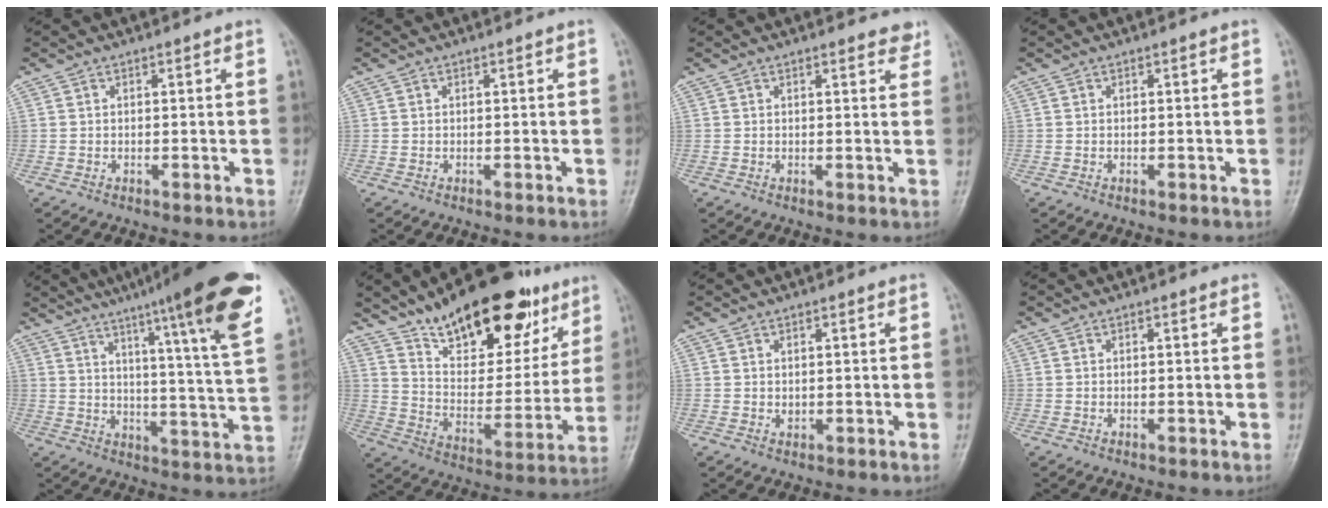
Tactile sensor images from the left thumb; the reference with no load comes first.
{"total": 0.0}
{"total": 3.1, "force": [2.6, 1.1, 1.4], "torque": [0.000, -0.009, 0.022]}
{"total": 0.0}
{"total": 22.8, "force": [14.4, 1.1, 17.6], "torque": [-0.237, -0.055, 0.193]}
{"total": 26.4, "force": [17.1, 11.5, 16.4], "torque": [-0.209, -0.061, 0.271]}
{"total": 1.3, "force": [0.4, 0.8, 0.9], "torque": [-0.009, -0.004, 0.010]}
{"total": 0.0}